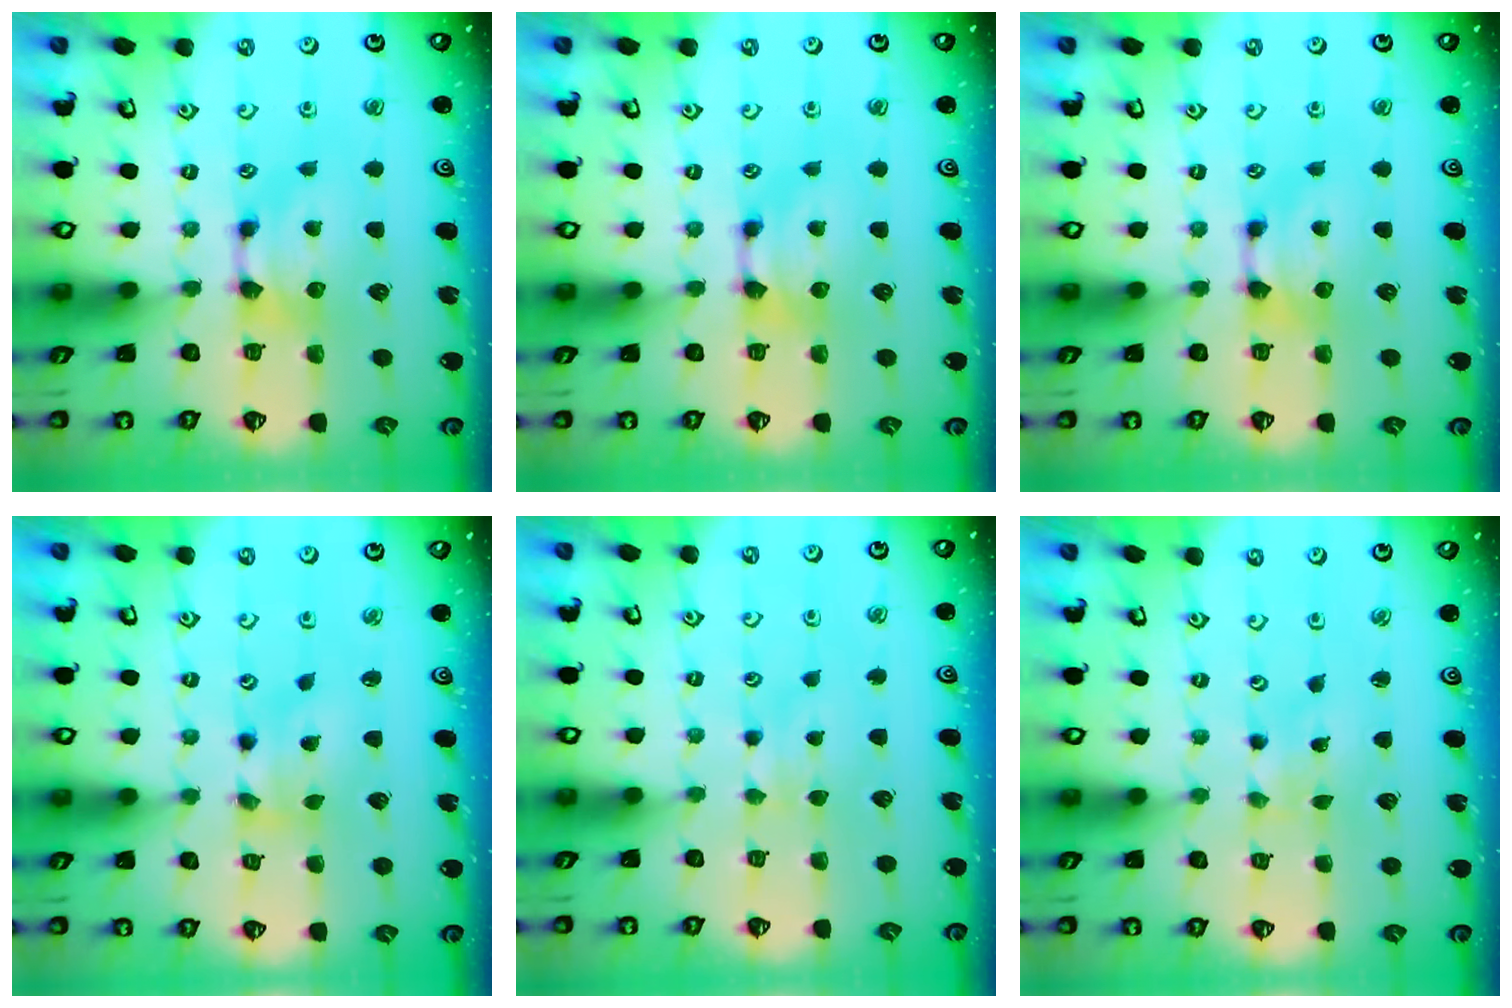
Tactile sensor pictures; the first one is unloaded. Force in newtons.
{"total": 0.0}
{"total": 0.0}
{"total": 1.4, "press": 0.3, "slide": 1.4}
{"total": 2.4, "press": 2.3, "slide": 0.5}
{"total": 5.9, "press": 5.8, "slide": 0.6}